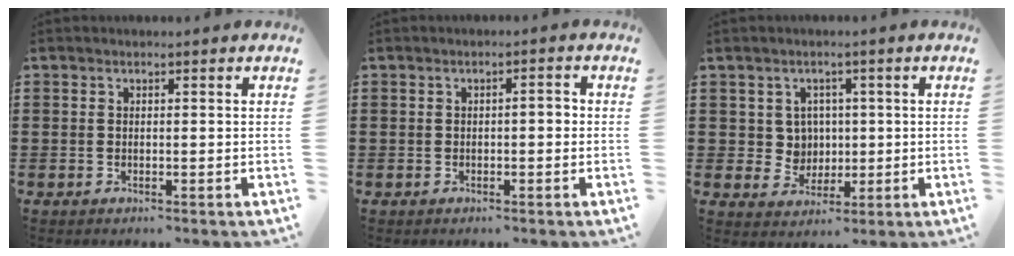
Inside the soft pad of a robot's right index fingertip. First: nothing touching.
{"total": 1.5, "force": [-0.2, 0.5, 1.4], "torque": [-0.026, 0.003, -0.006]}
{"total": 4.2, "force": [0.8, 3.9, 1.2], "torque": [-0.043, 0.012, 0.013]}